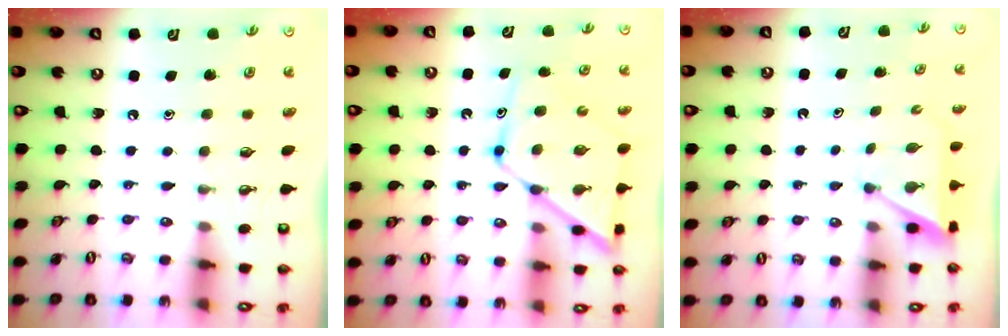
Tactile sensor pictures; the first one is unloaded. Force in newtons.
{"total": 12.3, "press": 12.2, "slide": 1.0}
{"total": 3.1, "press": 3.1, "slide": 0.3}